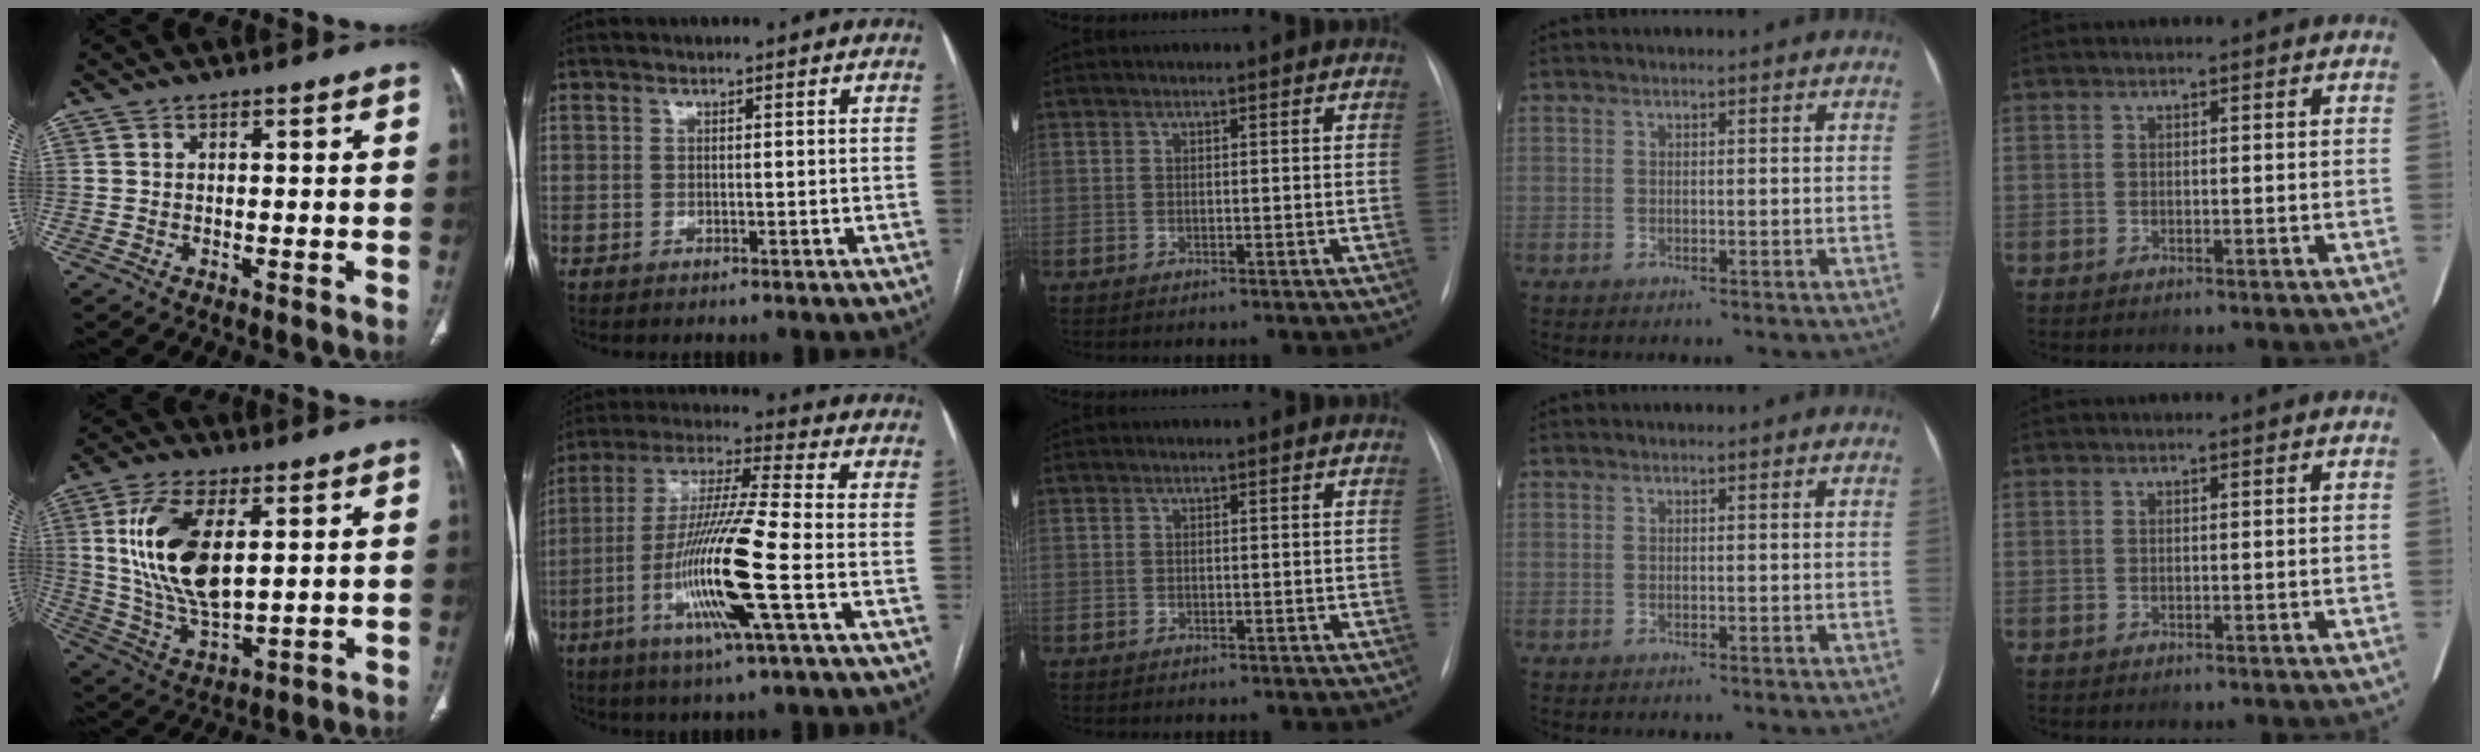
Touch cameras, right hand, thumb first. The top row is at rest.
{"thumb": {"total": 16.3, "force": [3.9, 7.8, 13.8], "torque": [-0.271, -0.019, 0.084]}, "index": {"total": 15.2, "force": [-4.6, -0.7, 14.5], "torque": [-0.296, -0.014, -0.092]}}